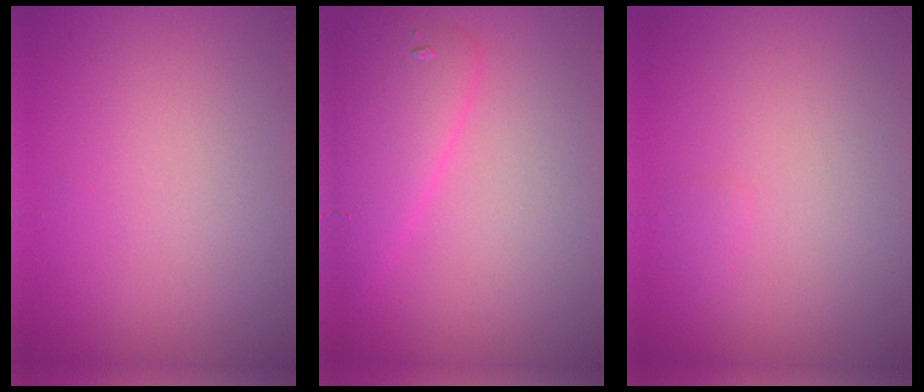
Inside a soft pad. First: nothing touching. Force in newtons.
{"total": 3.7, "press": 3.7, "slide": 0.2}
{"total": 0.5, "press": 0.5, "slide": 0.1}